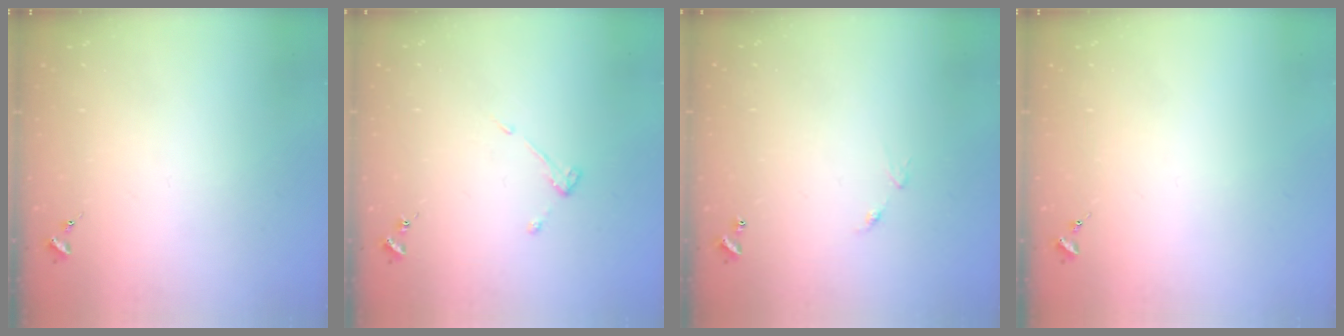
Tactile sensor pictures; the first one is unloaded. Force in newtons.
{"total": 3.0, "press": 3.0, "slide": 0.6}
{"total": 5.6, "press": 5.5, "slide": 0.6}
{"total": 0.0}